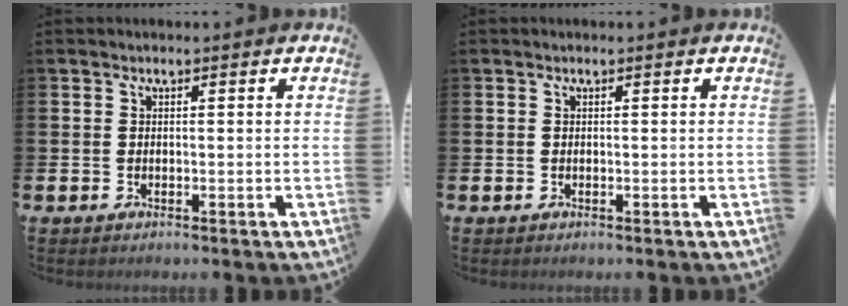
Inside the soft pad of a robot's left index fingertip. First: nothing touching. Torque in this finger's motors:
{"motor_torque": [0.03, 0.03, -0.03, 0.01]}